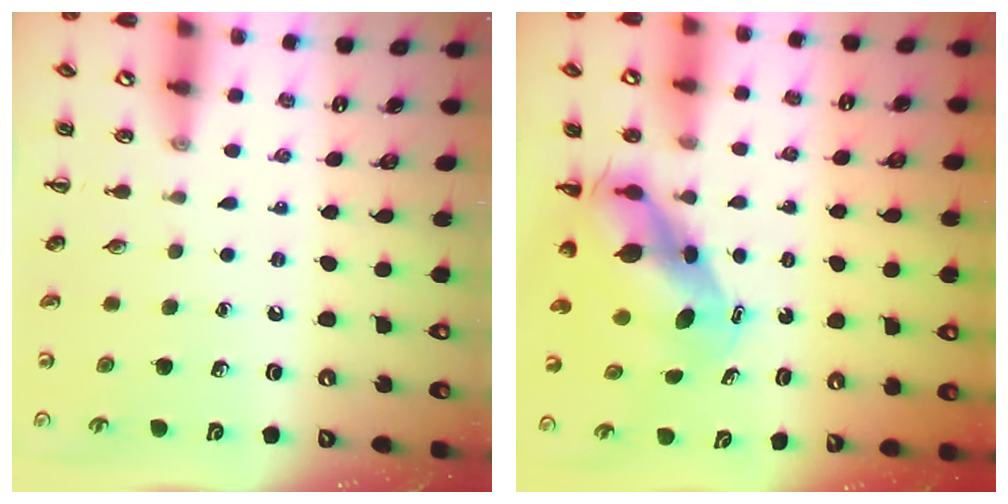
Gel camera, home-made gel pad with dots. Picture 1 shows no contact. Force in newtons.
{"total": 7.6, "press": 7.3, "slide": 2.0}